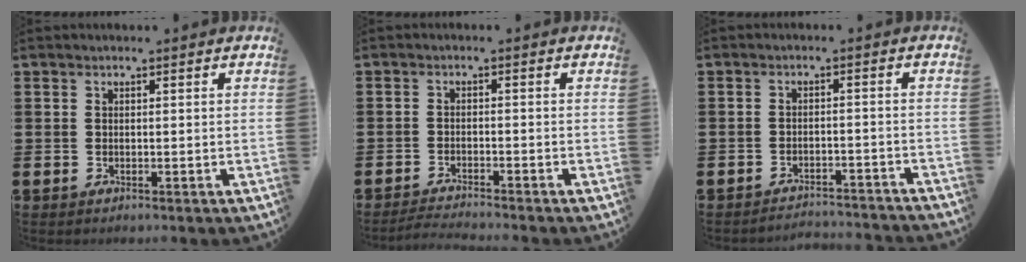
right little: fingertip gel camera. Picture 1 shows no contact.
{"total": 1.7, "force": [-1.7, -0.2, 0.4], "torque": [-0.007, 0.002, -0.033]}
{"total": 2.3, "force": [-2.3, -0.1, -0.1], "torque": [-0.002, 0.005, -0.051]}